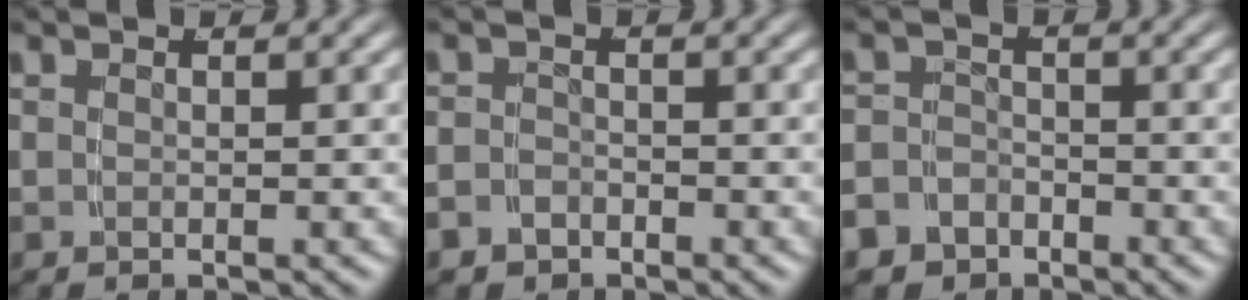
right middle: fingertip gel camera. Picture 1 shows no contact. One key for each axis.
{"total": 2.6, "fx": -2.0, "fy": 1.7, "fz": 0.2, "tx": -0.010, "ty": -0.016, "tz": -0.029}
{"total": 5.3, "fx": -3.2, "fy": 4.2, "fz": 0.7, "tx": -0.023, "ty": -0.019, "tz": -0.058}